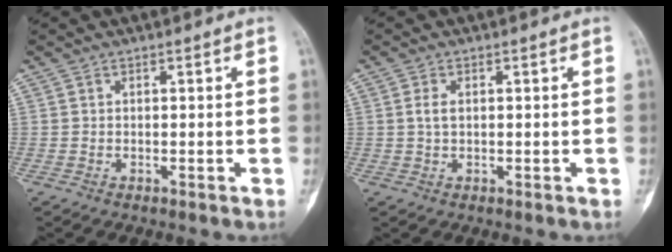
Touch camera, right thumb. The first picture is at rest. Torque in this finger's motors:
{"motor_torque": [-0.56, -0.03, 0.22, 0.00, 0.02]}